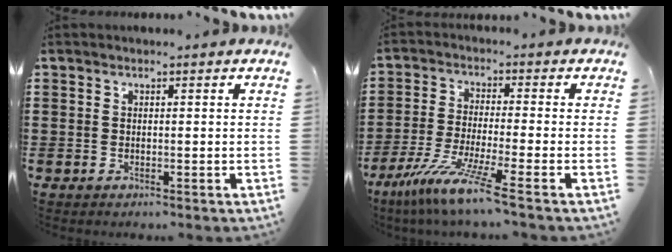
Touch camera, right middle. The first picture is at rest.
{"total": 7.7, "force": [-5.8, -0.6, 5.0], "torque": [-0.116, -0.027, -0.116]}